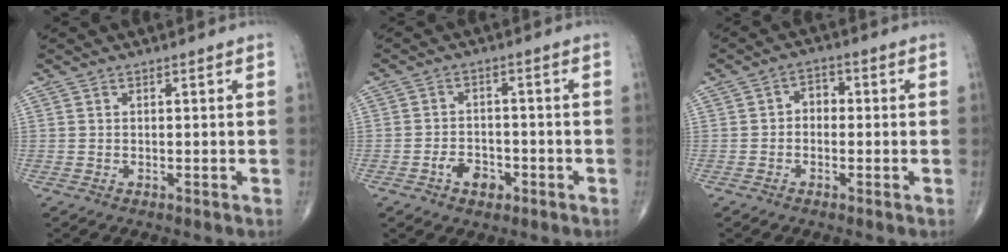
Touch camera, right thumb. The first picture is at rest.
{"total": 4.8, "force": [-2.3, 3.2, 2.8], "torque": [-0.027, 0.019, -0.039]}
{"total": 3.2, "force": [-0.4, 2.5, 2.0], "torque": [-0.012, 0.016, -0.019]}